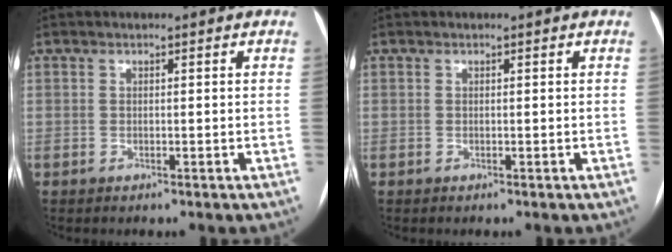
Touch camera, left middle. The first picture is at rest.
{"total": 0.0}